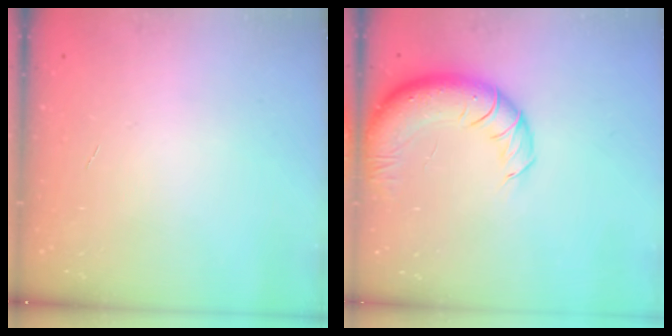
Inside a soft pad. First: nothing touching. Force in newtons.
{"total": 14.3, "press": 14.0, "slide": 2.9}